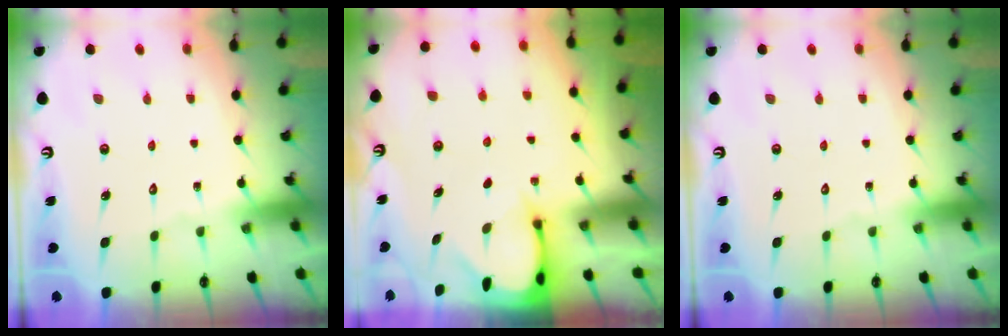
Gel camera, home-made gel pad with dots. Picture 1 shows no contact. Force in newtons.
{"total": 2.6, "press": 2.6, "slide": 0.3}
{"total": 0.0}